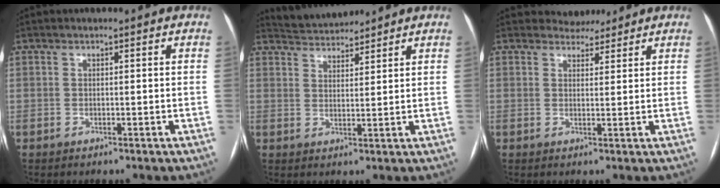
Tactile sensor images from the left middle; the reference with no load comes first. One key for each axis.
{"total": 5.2, "fx": 5.2, "fy": 0.6, "fz": 0.2, "tx": -0.012, "ty": 0.021, "tz": 0.090}
{"total": 3.0, "fx": 2.8, "fy": 1.2, "fz": -0.2, "tx": 0.003, "ty": 0.003, "tz": 0.040}